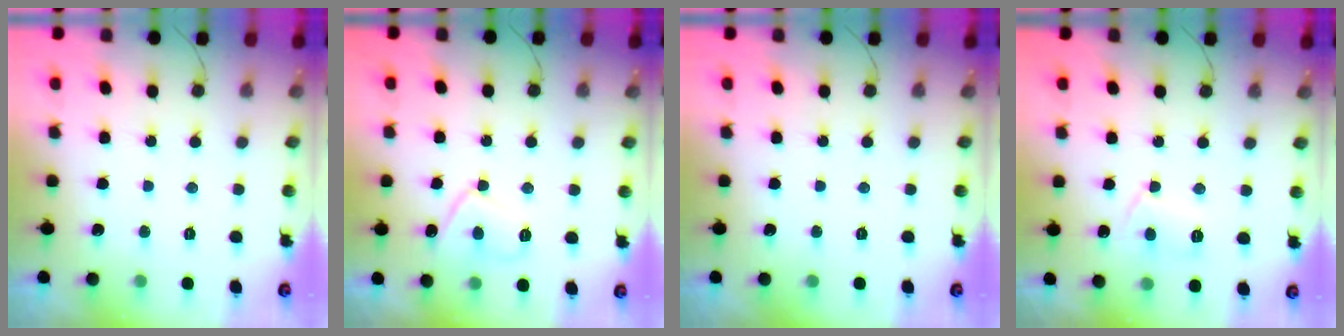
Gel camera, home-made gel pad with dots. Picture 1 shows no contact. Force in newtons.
{"total": 8.7, "press": 8.7, "slide": 0.8}
{"total": 0.0}
{"total": 7.1, "press": 7.1, "slide": 0.6}